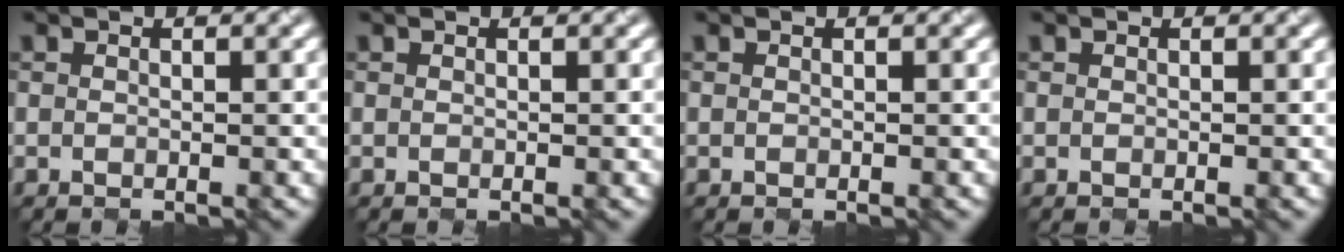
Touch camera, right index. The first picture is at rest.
{"total": 0.0}
{"total": 0.0}
{"total": 0.0}